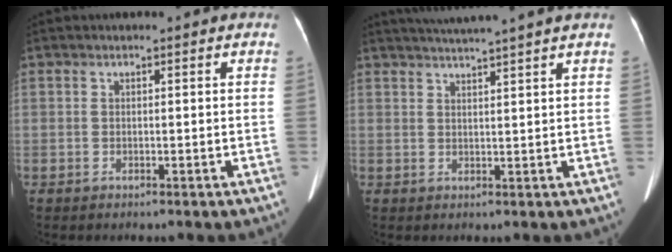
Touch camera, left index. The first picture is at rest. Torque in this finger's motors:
{"motor_torque": [-0.25, -0.12, -0.11, 0.02]}